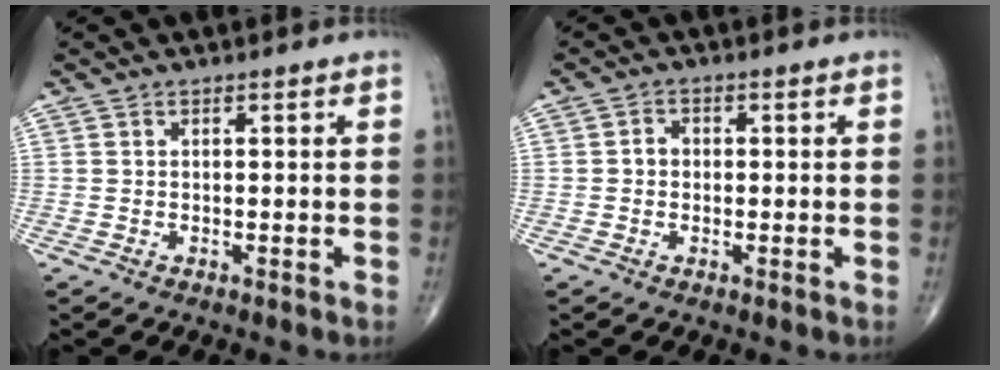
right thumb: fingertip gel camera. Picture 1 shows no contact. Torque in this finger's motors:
{"motor_torque": [-0.42, 0.10, 0.13, -0.02, 0.07]}